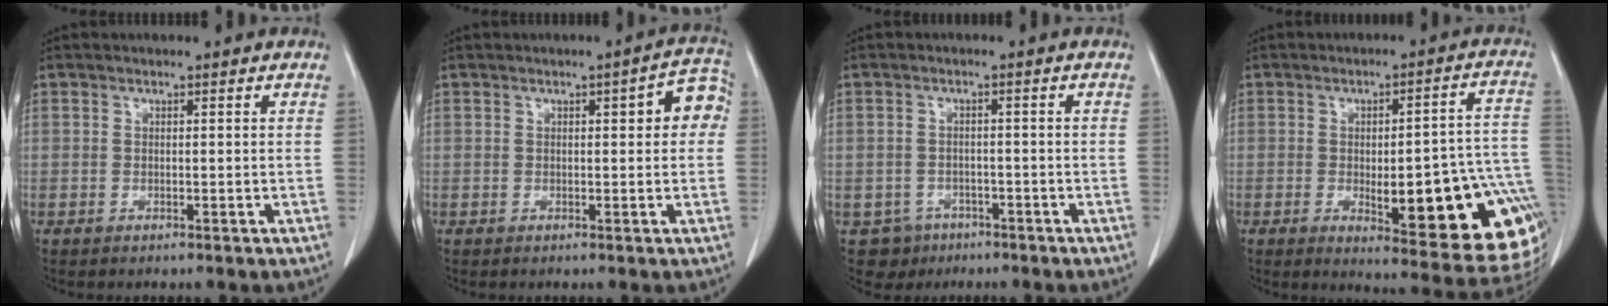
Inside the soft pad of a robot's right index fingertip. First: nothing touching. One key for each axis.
{"total": 5.0, "fx": 0.9, "fy": 1.6, "fz": 4.6, "tx": -0.044, "ty": 0.017, "tz": 0.004}
{"total": 4.3, "fx": -2.5, "fy": 3.6, "fz": 0.1, "tx": 0.001, "ty": 0.007, "tz": -0.031}
{"total": 21.7, "fx": -5.4, "fy": 5.1, "fz": 20.4, "tx": -0.159, "ty": 0.020, "tz": -0.046}